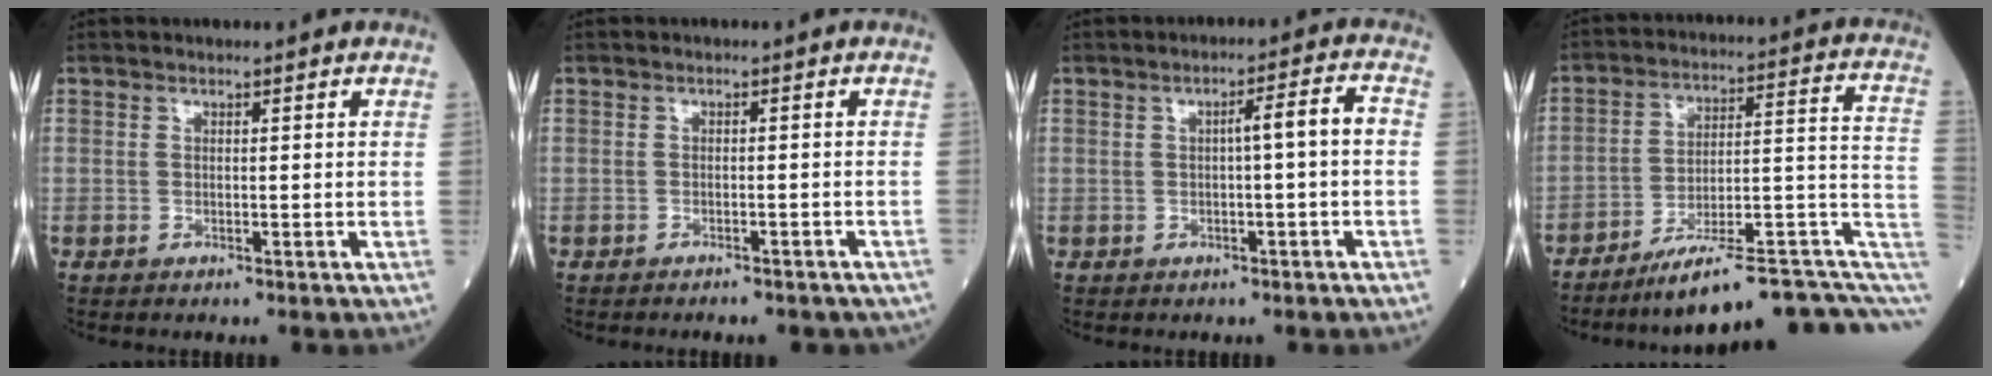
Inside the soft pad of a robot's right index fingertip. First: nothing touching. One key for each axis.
{"total": 7.5, "fx": -6.1, "fy": 2.9, "fz": 3.1, "tx": -0.050, "ty": 0.008, "tz": -0.066}
{"total": 4.8, "fx": -0.1, "fy": 0.6, "fz": 4.8, "tx": -0.082, "ty": 0.022, "tz": 0.003}
{"total": 18.6, "fx": -11.2, "fy": 4.0, "fz": 14.3, "tx": -0.130, "ty": 0.071, "tz": -0.157}